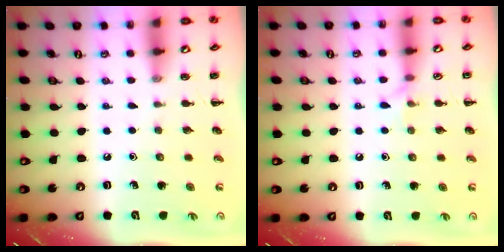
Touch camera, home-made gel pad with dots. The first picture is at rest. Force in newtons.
{"total": 5.0, "press": 4.8, "slide": 1.5}